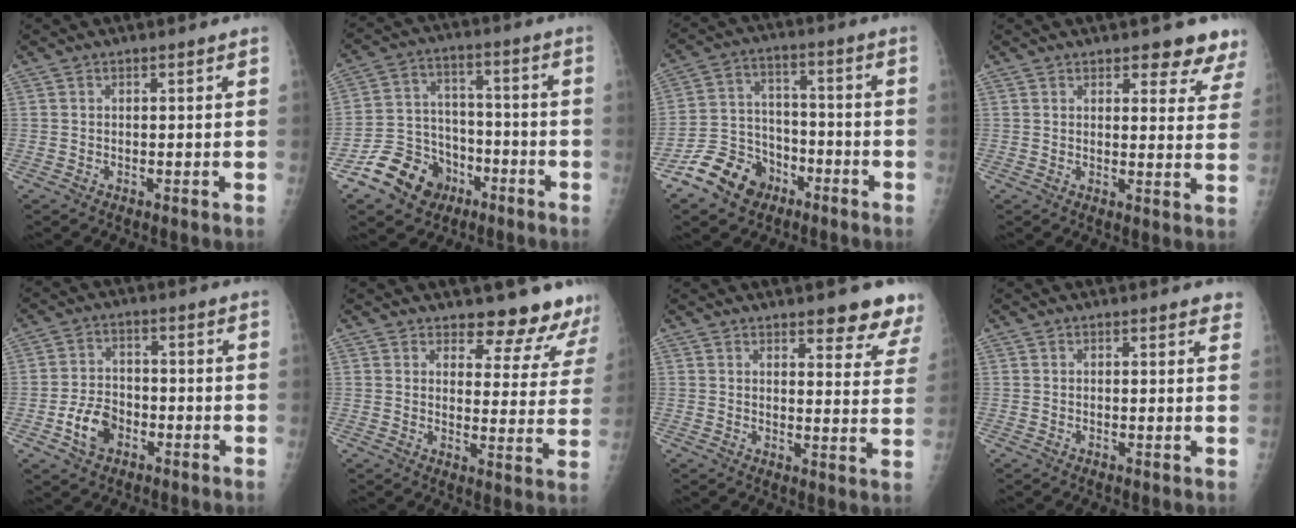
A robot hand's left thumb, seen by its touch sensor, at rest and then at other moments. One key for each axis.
{"total": 12.7, "fx": -7.2, "fy": 9.6, "fz": 4.3, "tx": -0.042, "ty": 0.065, "tz": -0.120}
{"total": 11.5, "fx": -7.2, "fy": 8.1, "fz": 3.9, "tx": -0.043, "ty": 0.062, "tz": -0.129}
{"total": 7.4, "fx": 6.4, "fy": 2.8, "fz": 2.6, "tx": 0.011, "ty": -0.035, "tz": 0.053}
{"total": 6.9, "fx": -3.0, "fy": 4.9, "fz": 3.9, "tx": -0.058, "ty": 0.022, "tz": -0.054}
{"total": 12.1, "fx": 11.3, "fy": 3.6, "fz": 2.1, "tx": 0.020, "ty": -0.097, "tz": 0.117}
{"total": 10.4, "fx": 8.4, "fy": 2.9, "fz": 5.5, "tx": -0.027, "ty": -0.044, "tz": 0.082}
{"total": 1.7, "fx": 1.4, "fy": 0.6, "fz": 0.7, "tx": 0.004, "ty": -0.002, "tz": 0.008}